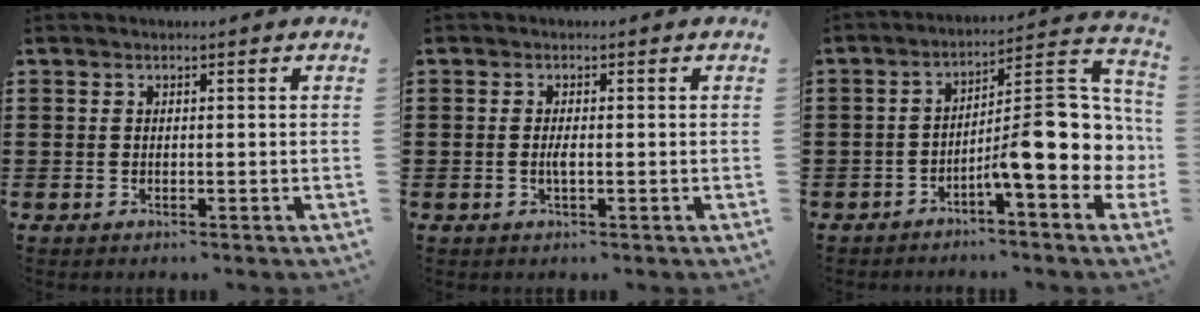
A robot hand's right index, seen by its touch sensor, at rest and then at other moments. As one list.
[{"total": 1.6, "force": [-0.4, 0.2, 1.5], "torque": [-0.029, -0.004, -0.007]}, {"total": 12.8, "force": [-2.2, 3.2, 12.1], "torque": [-0.180, -0.036, -0.048]}]